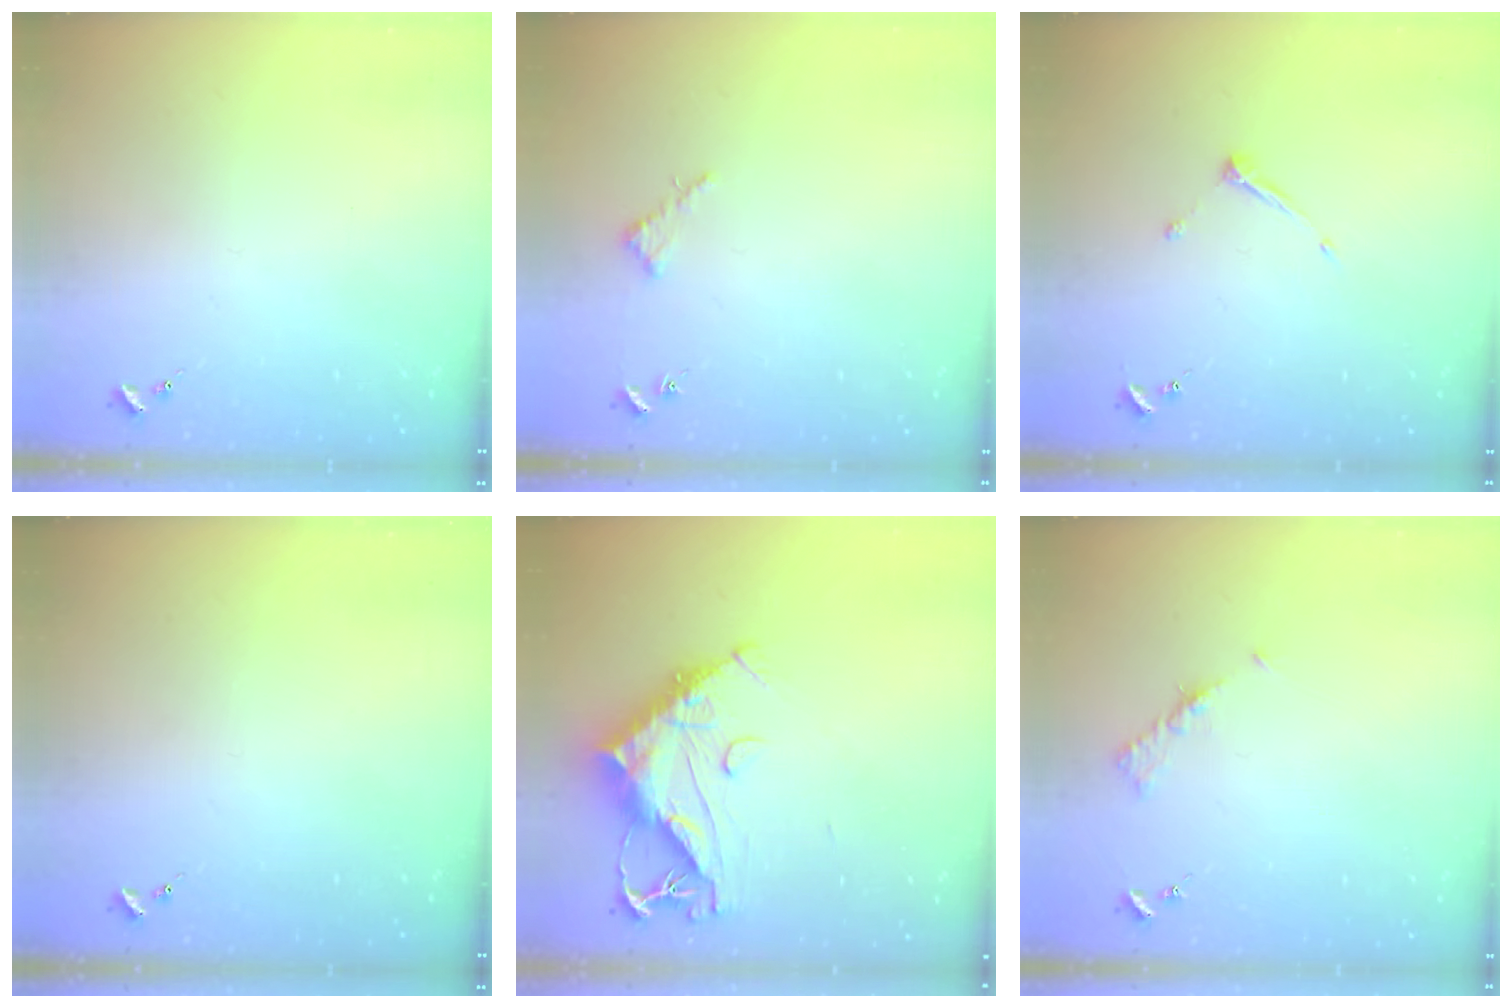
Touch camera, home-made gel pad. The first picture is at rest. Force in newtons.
{"total": 2.6, "press": 2.6, "slide": 0.2}
{"total": 5.9, "press": 5.9, "slide": 0.6}
{"total": 0.0}
{"total": 15.1, "press": 15.1, "slide": 1.2}
{"total": 5.3, "press": 5.2, "slide": 0.7}